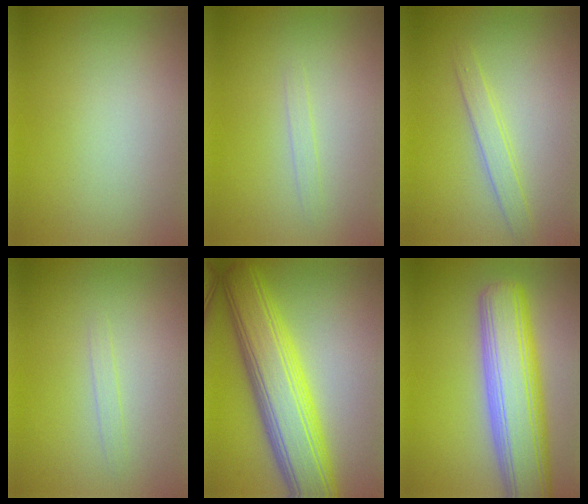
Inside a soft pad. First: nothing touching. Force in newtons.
{"total": 0.8, "press": 0.8, "slide": 0.0}
{"total": 2.0, "press": 2.0, "slide": 0.2}
{"total": 0.8, "press": 0.8, "slide": 0.0}
{"total": 10.1, "press": 10.1, "slide": 0.4}
{"total": 10.2, "press": 10.2, "slide": 0.5}